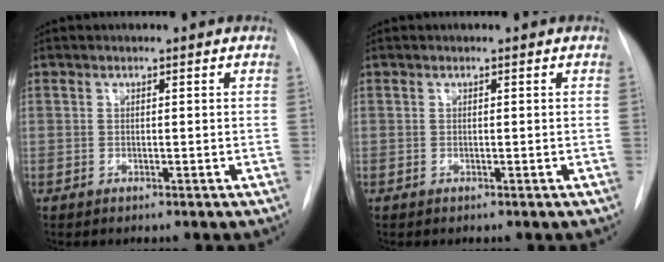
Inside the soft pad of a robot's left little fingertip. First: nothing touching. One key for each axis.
{"total": 0.0}